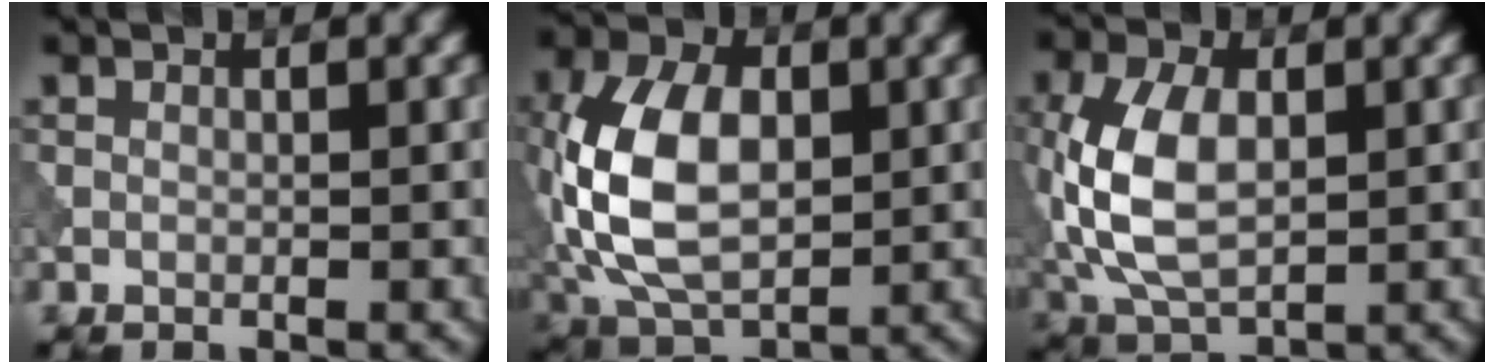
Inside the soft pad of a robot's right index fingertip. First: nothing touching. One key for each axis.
{"total": 10.7, "fx": 0.2, "fy": 6.6, "fz": 8.4, "tx": -0.188, "ty": 0.009, "tz": -0.003}
{"total": 8.3, "fx": 0.2, "fy": 4.9, "fz": 6.6, "tx": -0.155, "ty": 0.007, "tz": 0.002}